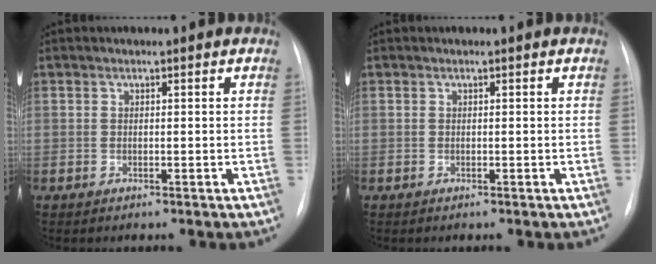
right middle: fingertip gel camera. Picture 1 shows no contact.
{"total": 0.0}